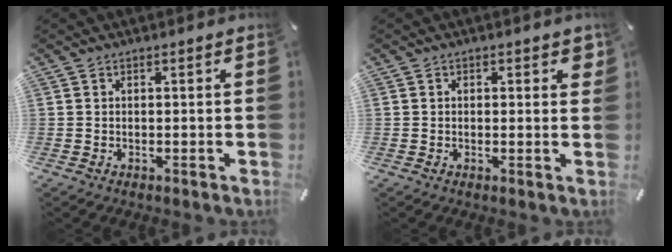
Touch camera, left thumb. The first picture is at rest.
{"total": 1.8, "force": [0.4, 1.1, 1.3], "torque": [-0.004, -0.003, 0.000]}